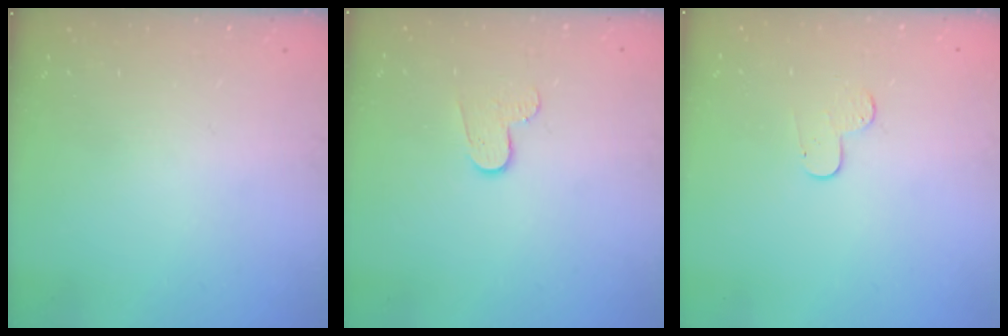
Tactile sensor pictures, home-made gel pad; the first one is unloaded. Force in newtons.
{"total": 6.2, "press": 6.1, "slide": 0.5}
{"total": 5.5, "press": 5.5, "slide": 0.6}